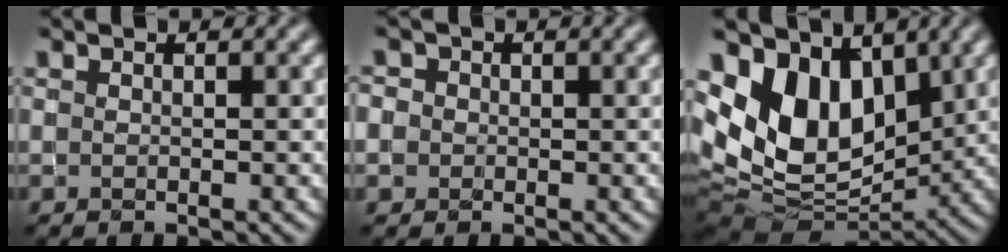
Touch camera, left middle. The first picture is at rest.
{"total": 1.8, "force": [0.3, 1.8, 0.2], "torque": [0.009, 0.010, -0.010]}
{"total": 10.1, "force": [3.3, 6.9, 6.6], "torque": [-0.136, -0.002, 0.056]}